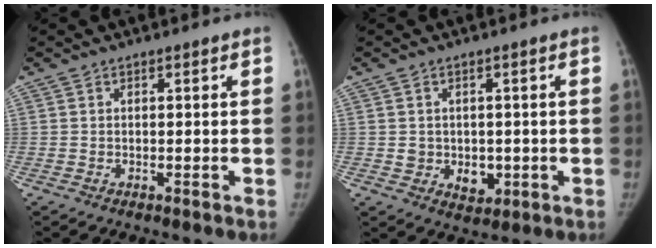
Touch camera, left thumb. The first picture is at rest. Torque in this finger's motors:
{"motor_torque": [0.17, 0.86, 0.30, 0.30, 0.00]}